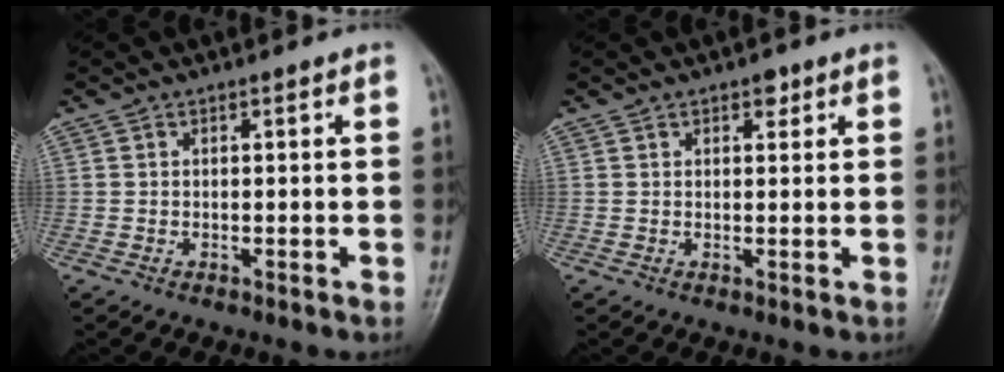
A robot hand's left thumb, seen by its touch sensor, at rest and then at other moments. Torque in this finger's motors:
{"motor_torque": [2.79, 2.22, 0.05, -0.08, 0.02]}